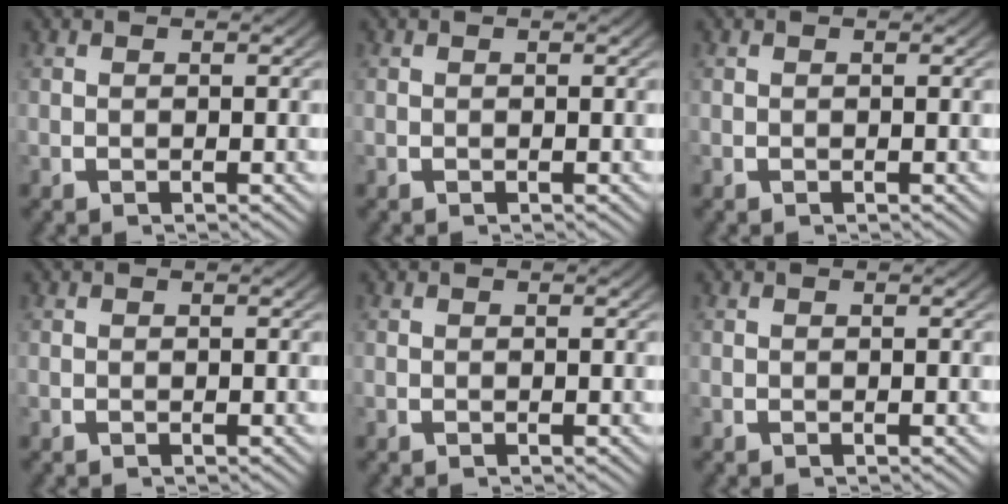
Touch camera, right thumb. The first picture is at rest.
{"total": 0.0}
{"total": 0.0}
{"total": 0.0}
{"total": 0.0}
{"total": 0.0}